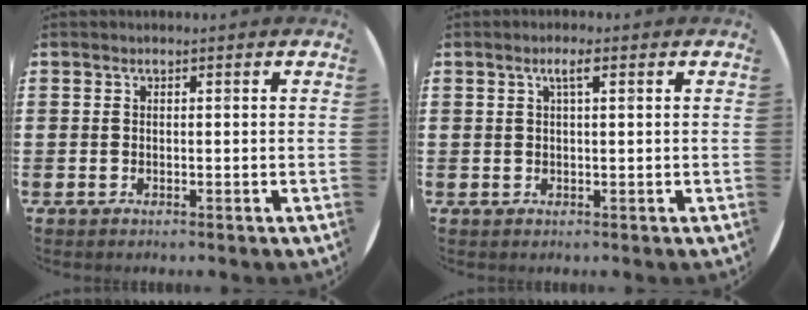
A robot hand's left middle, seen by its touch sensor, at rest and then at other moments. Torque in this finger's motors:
{"motor_torque": [0.48, -0.09, 0.07, 0.01]}